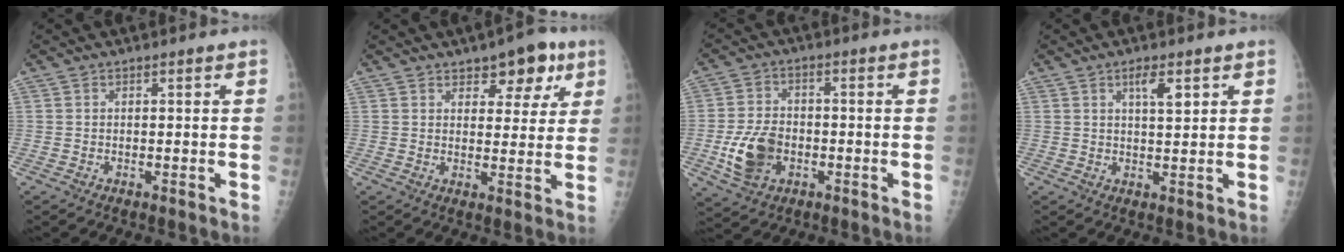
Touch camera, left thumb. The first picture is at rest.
{"total": 8.1, "force": [4.7, 4.3, 5.0], "torque": [-0.027, -0.018, 0.060]}
{"total": 9.2, "force": [-2.6, 6.4, 6.1], "torque": [-0.108, 0.009, -0.043]}
{"total": 4.0, "force": [2.0, 1.2, 3.3], "torque": [-0.050, -0.009, 0.034]}